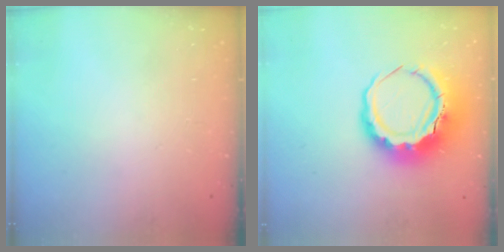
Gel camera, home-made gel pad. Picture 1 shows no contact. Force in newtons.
{"total": 12.3, "press": 12.1, "slide": 2.4}